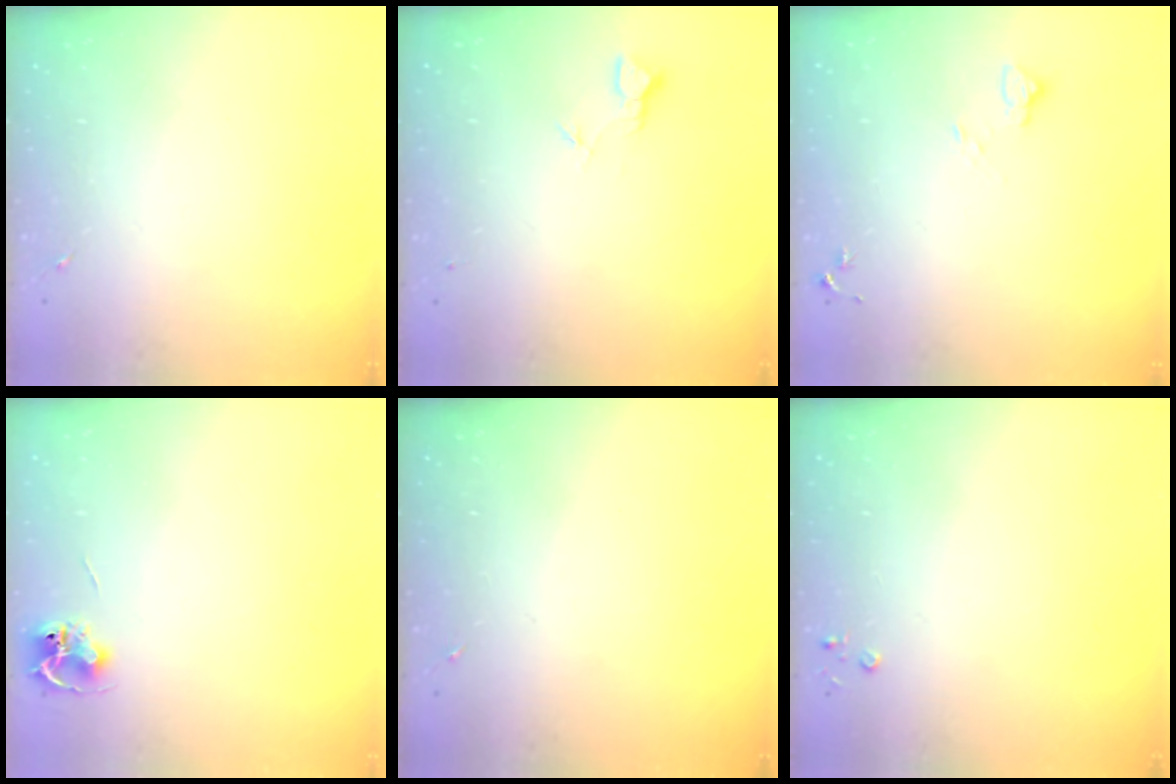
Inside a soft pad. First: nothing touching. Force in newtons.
{"total": 1.8, "press": 1.8, "slide": 0.0}
{"total": 4.5, "press": 4.5, "slide": 0.4}
{"total": 6.5, "press": 6.5, "slide": 0.5}
{"total": 0.0}
{"total": 2.2, "press": 2.2, "slide": 0.3}